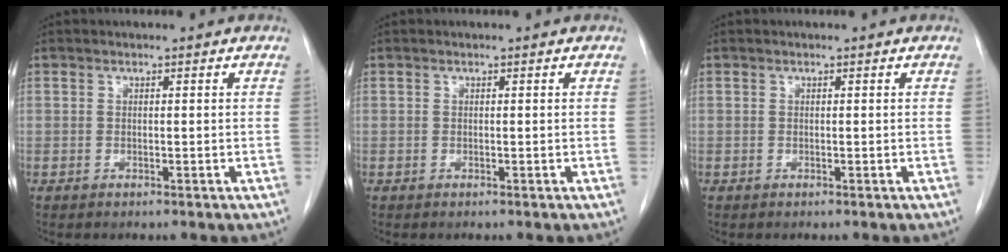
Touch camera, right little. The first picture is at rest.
{"total": 0.0}
{"total": 0.0}